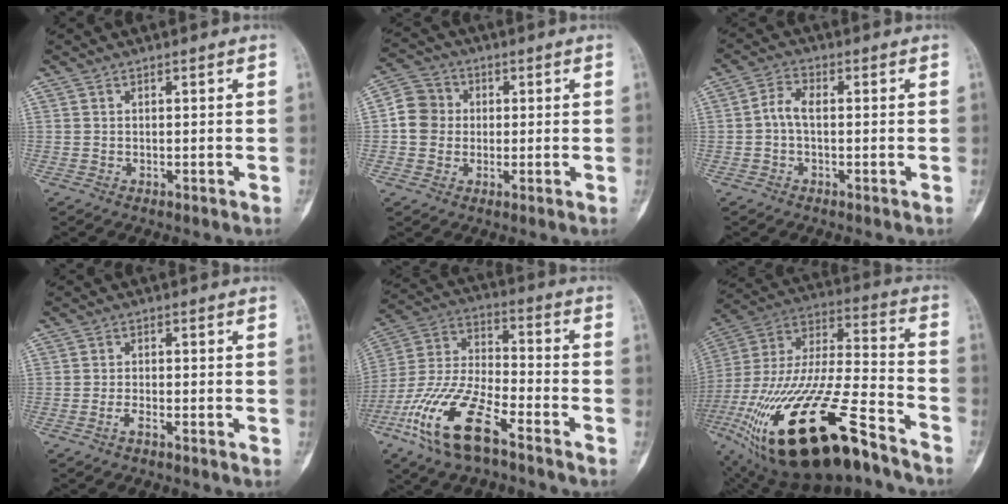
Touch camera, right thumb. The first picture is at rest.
{"total": 6.8, "force": [-0.1, 6.3, 2.6], "torque": [-0.027, 0.018, -0.013]}
{"total": 3.7, "force": [-0.4, 2.0, 3.1], "torque": [-0.062, 0.014, -0.014]}
{"total": 1.8, "force": [-1.3, 0.4, 1.2], "torque": [-0.027, 0.011, -0.026]}
{"total": 18.5, "force": [-10.5, 6.8, 13.6], "torque": [-0.282, 0.049, -0.205]}
{"total": 35.5, "force": [-19.5, 12.5, 27.0], "torque": [-0.542, 0.035, -0.334]}